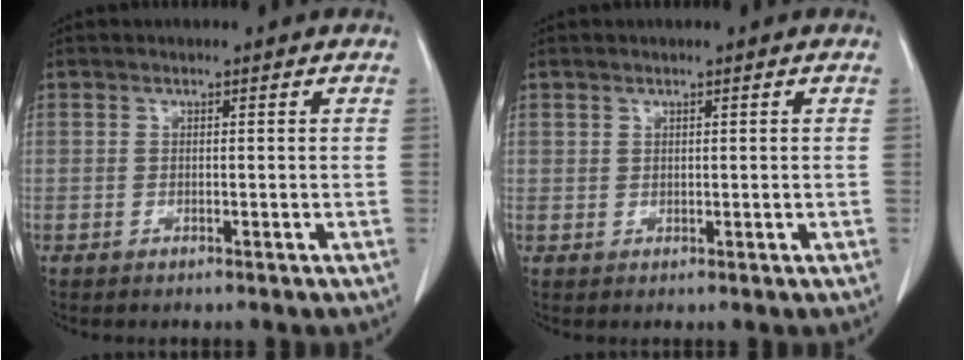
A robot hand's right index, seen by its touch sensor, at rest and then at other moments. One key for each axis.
{"total": 1.0, "fx": 0.6, "fy": 0.8, "fz": 0.1, "tx": 0.012, "ty": -0.002, "tz": 0.005}